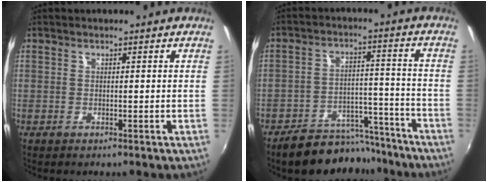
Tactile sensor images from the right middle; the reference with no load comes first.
{"total": 13.8, "force": [-12.2, 5.1, 4.0], "torque": [-0.083, 0.023, -0.164]}